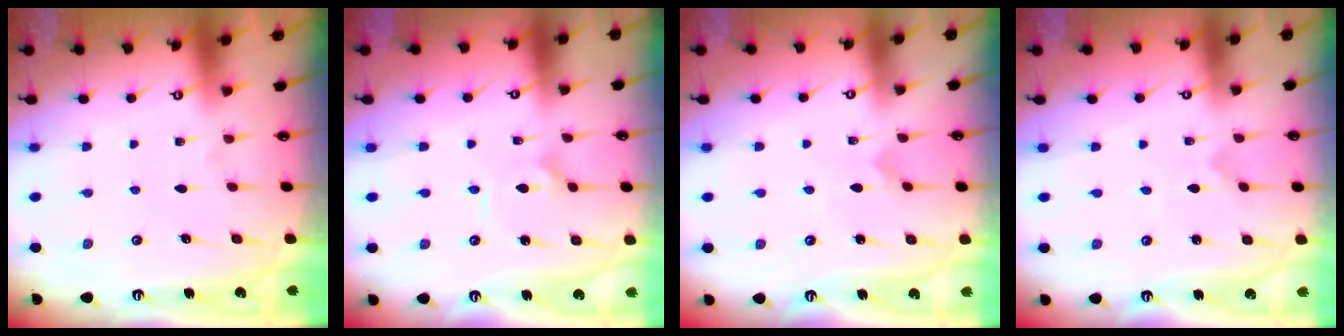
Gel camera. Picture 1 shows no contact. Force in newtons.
{"total": 2.7, "press": 2.7, "slide": 0.2}
{"total": 2.3, "press": 2.3, "slide": 0.2}
{"total": 0.0}